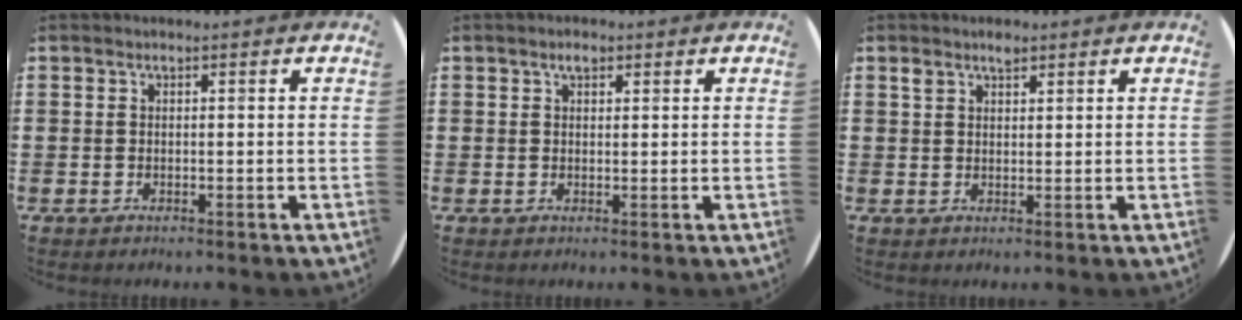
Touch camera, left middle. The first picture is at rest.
{"total": 1.4, "force": [0.9, 0.7, 0.8], "torque": [-0.008, 0.003, 0.015]}
{"total": 1.9, "force": [1.5, 0.9, 0.7], "torque": [-0.001, -0.002, 0.025]}